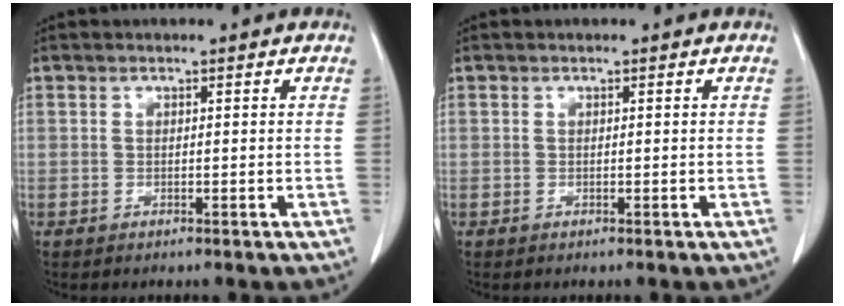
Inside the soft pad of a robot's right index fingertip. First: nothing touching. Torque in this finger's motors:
{"motor_torque": [0.00, 0.00, 0.01, 0.00]}